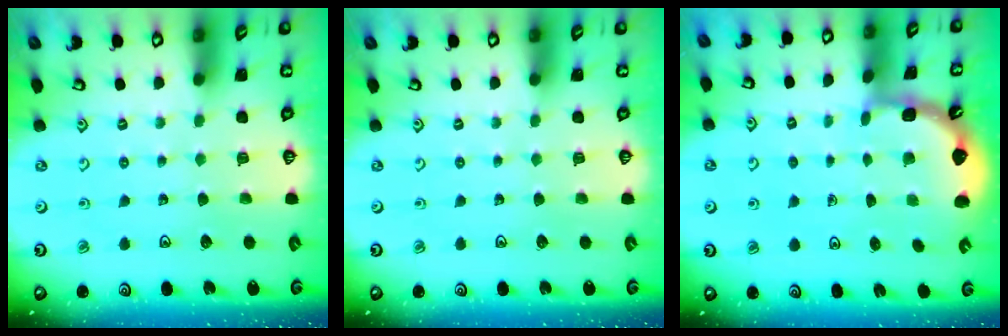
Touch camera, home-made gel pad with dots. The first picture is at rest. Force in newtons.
{"total": 0.0}
{"total": 1.9, "press": 1.9, "slide": 0.2}